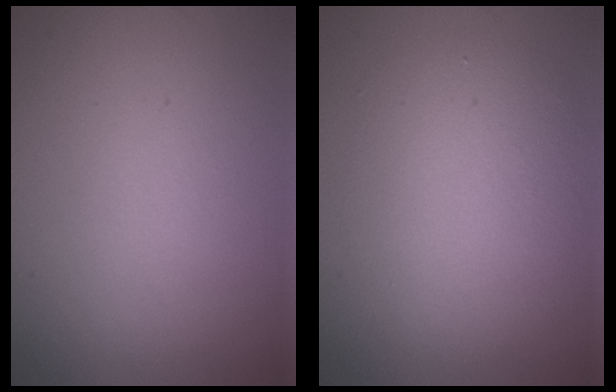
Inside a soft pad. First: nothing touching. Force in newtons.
{"total": 4.9, "press": 4.8, "slide": 0.3}